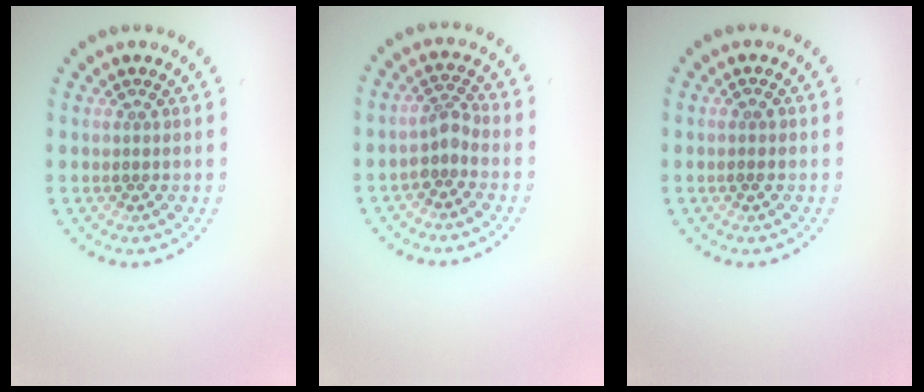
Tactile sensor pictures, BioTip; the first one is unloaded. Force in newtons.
{"total": 1.8, "press": 1.4, "slide": 1.2}
{"total": 0.8, "press": 0.7, "slide": 0.2}